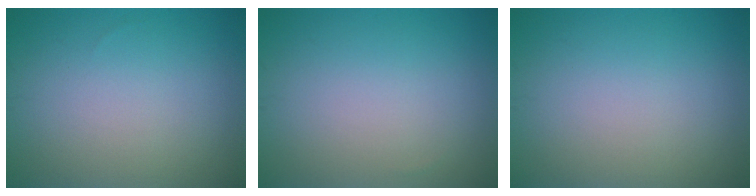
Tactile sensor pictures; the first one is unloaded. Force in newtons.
{"total": 0.0}
{"total": 0.0}